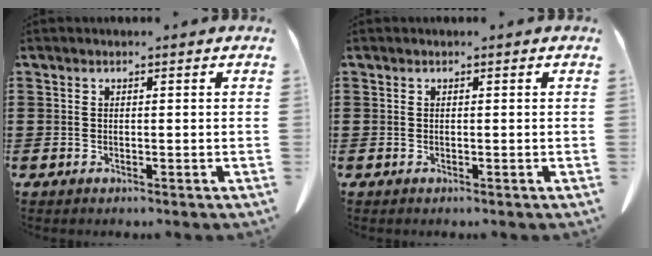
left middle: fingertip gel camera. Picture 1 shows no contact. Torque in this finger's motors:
{"motor_torque": [0.00, 0.00, 0.00, 0.00]}